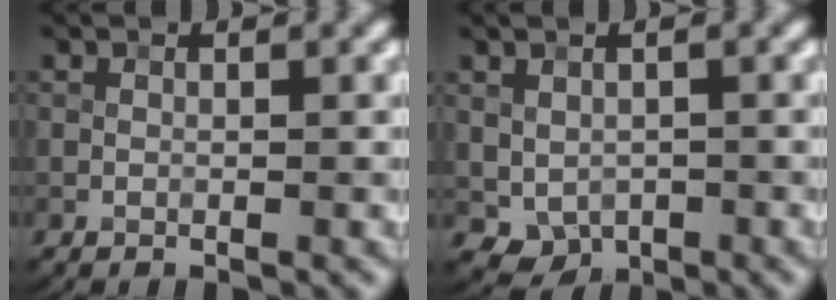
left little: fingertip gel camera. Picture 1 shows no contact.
{"total": 2.8, "force": [-0.3, 2.3, 1.5], "torque": [-0.023, -0.011, 0.005]}